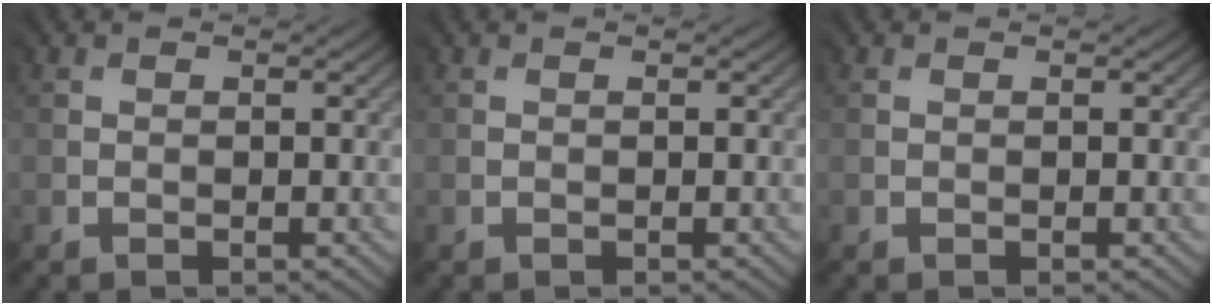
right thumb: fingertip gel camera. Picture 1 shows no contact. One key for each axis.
{"total": 0.0}
{"total": 0.0}